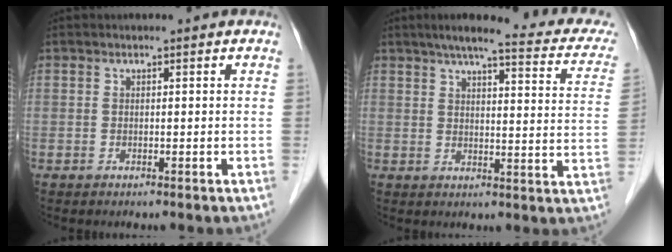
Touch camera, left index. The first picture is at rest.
{"total": 19.8, "force": [16.5, 3.1, 10.5], "torque": [-0.132, 0.005, 0.188]}